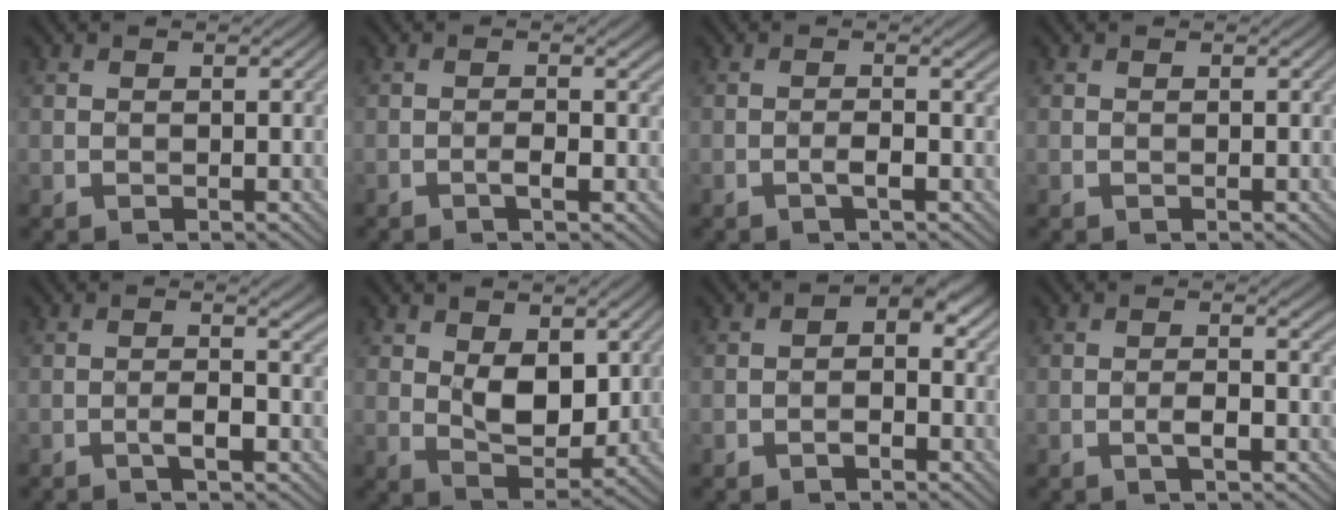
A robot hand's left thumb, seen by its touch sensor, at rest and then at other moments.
{"total": 2.0, "force": [-0.8, -0.1, 1.8], "torque": [-0.035, 0.007, -0.015]}
{"total": 1.8, "force": [-0.7, -0.2, 1.7], "torque": [-0.034, 0.008, -0.014]}
{"total": 0.0}
{"total": 3.2, "force": [-0.8, 0.1, 3.1], "torque": [-0.052, 0.008, -0.018]}
{"total": 6.0, "force": [1.7, 3.5, 4.6], "torque": [-0.090, -0.006, 0.036]}
{"total": 3.4, "force": [-0.6, 2.0, 2.7], "torque": [-0.027, 0.003, -0.014]}
{"total": 1.9, "force": [-0.7, -0.1, 1.8], "torque": [-0.035, 0.007, -0.013]}